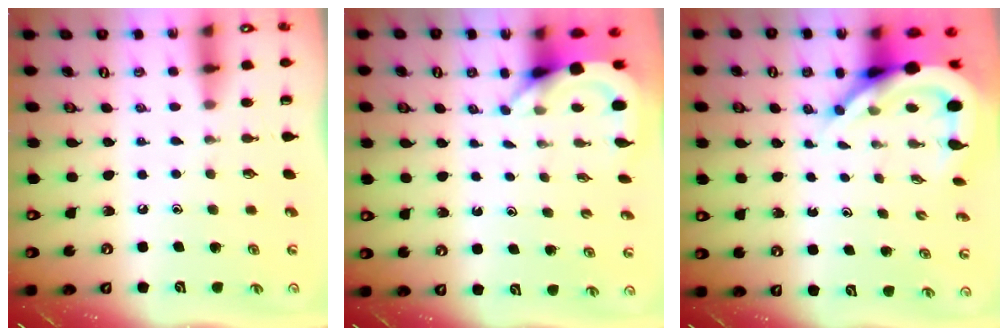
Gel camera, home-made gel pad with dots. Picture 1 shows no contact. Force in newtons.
{"total": 3.9, "press": 3.9, "slide": 0.3}
{"total": 10.3, "press": 10.2, "slide": 1.3}